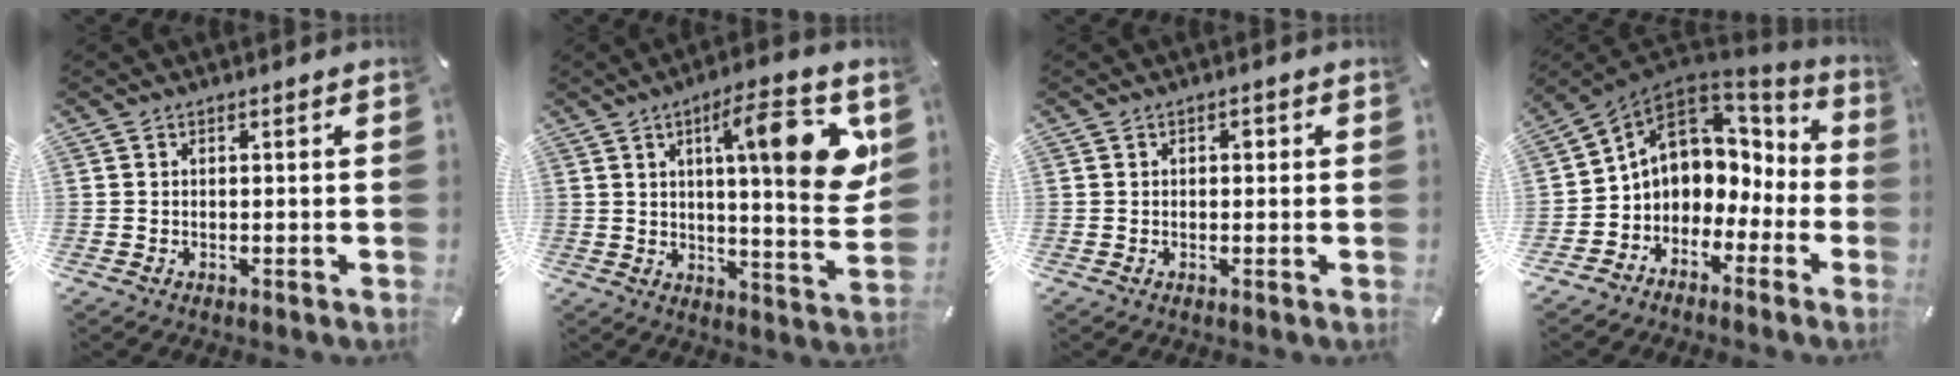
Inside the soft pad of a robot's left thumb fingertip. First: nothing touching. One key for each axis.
{"total": 17.8, "fx": 6.4, "fy": 4.0, "fz": 16.1, "tx": -0.233, "ty": -0.028, "tz": 0.086}
{"total": 1.3, "fx": 0.2, "fy": 0.9, "fz": 0.9, "tx": -0.011, "ty": 0.004, "tz": 0.000}
{"total": 9.7, "fx": 2.2, "fy": 8.5, "fz": 4.1, "tx": -0.083, "ty": -0.015, "tz": 0.047}